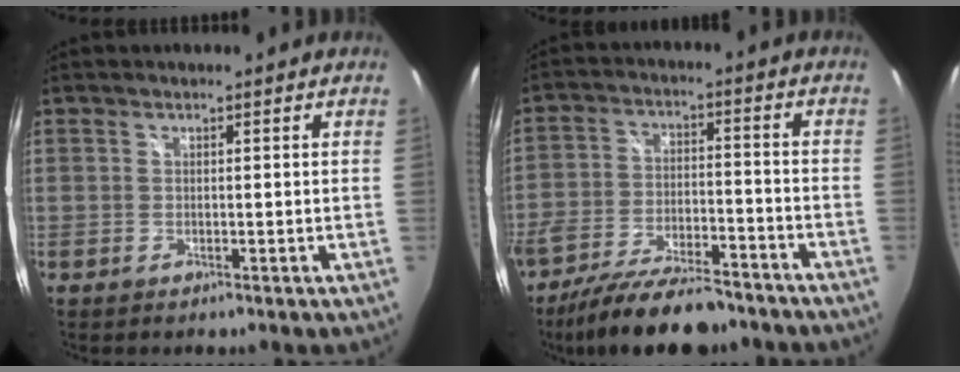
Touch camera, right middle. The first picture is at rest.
{"total": 16.5, "force": [-13.4, 4.9, 8.4], "torque": [-0.165, -0.028, -0.215]}